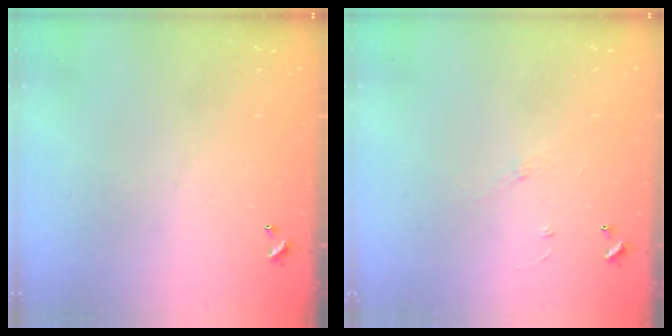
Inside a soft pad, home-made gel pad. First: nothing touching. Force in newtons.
{"total": 5.5, "press": 5.5, "slide": 0.5}